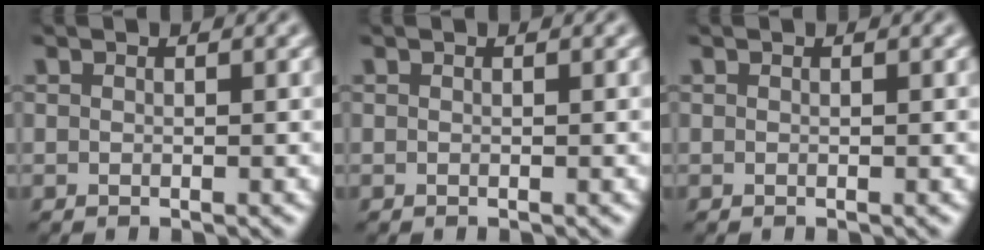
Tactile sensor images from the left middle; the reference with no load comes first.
{"total": 0.0}
{"total": 0.0}